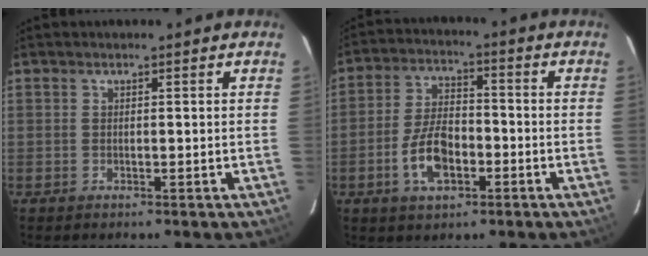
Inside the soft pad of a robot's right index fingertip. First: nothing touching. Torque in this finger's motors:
{"motor_torque": [1.70, -0.44, 0.41, 0.10]}